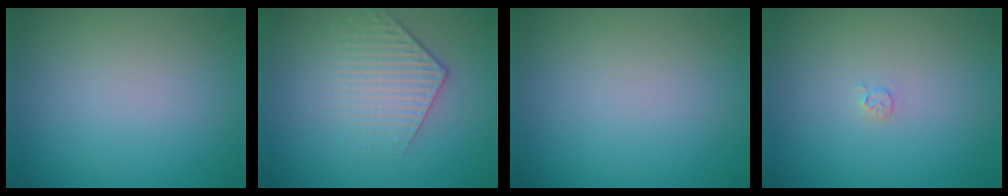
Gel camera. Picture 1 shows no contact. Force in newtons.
{"total": 3.1, "press": 2.9, "slide": 1.2}
{"total": 0.0}
{"total": 0.7, "press": 0.7, "slide": 0.1}